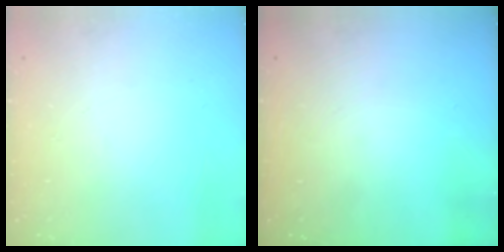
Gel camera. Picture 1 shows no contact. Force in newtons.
{"total": 0.0}